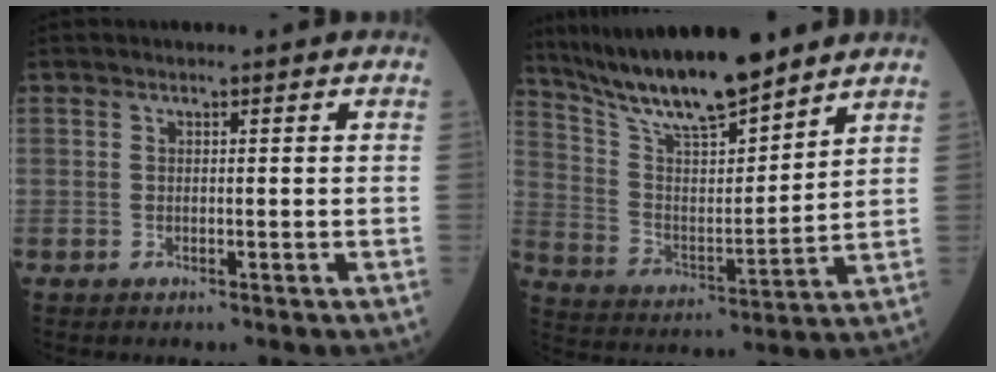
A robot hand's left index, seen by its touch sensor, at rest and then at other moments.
{"total": 15.9, "force": [13.5, 2.0, 8.1], "torque": [-0.152, -0.001, 0.251]}